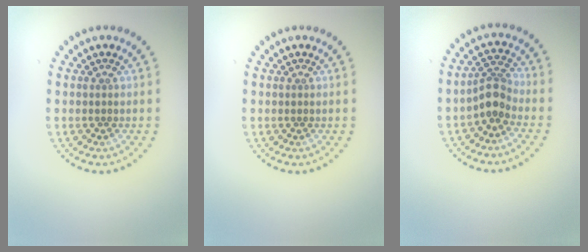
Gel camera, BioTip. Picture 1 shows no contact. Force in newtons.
{"total": 0.0}
{"total": 2.7, "press": 2.1, "slide": 1.8}